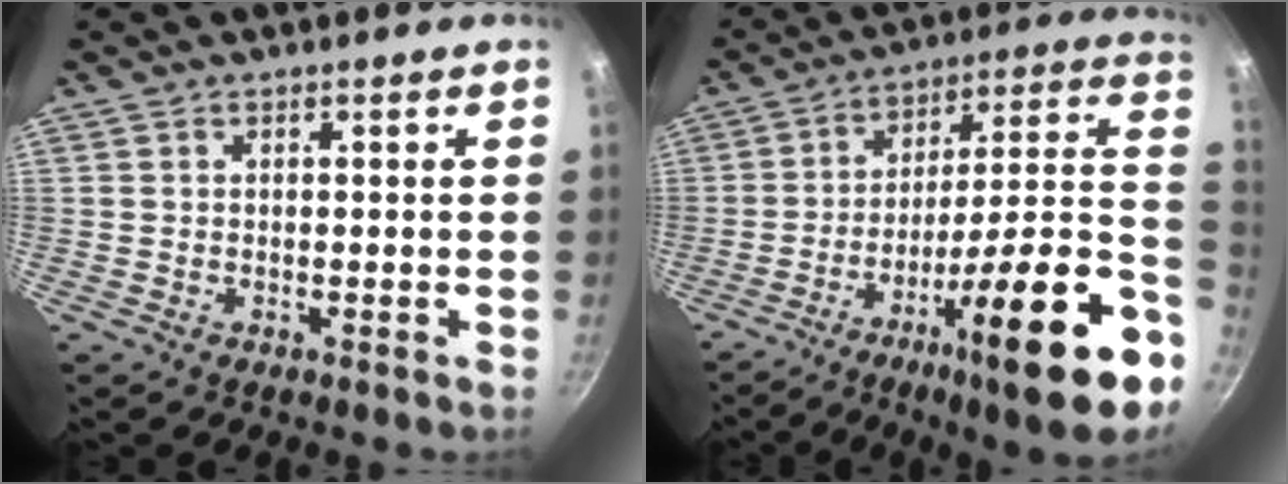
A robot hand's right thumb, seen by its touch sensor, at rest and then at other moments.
{"total": 23.7, "force": [-8.1, 4.5, 21.8], "torque": [-0.288, 0.033, -0.127]}